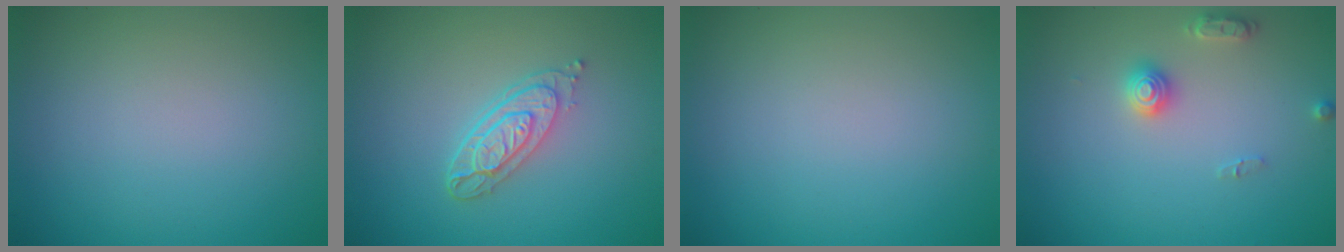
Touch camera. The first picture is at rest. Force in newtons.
{"total": 3.5, "press": 2.7, "slide": 2.2}
{"total": 0.0}
{"total": 2.2, "press": 2.2, "slide": 0.1}